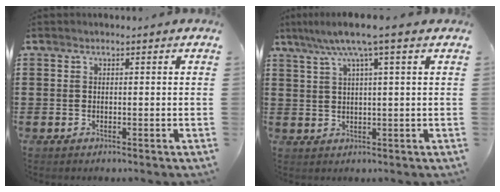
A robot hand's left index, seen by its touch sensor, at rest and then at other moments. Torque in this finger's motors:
{"motor_torque": [1.15, -0.99, 0.35, 0.18]}